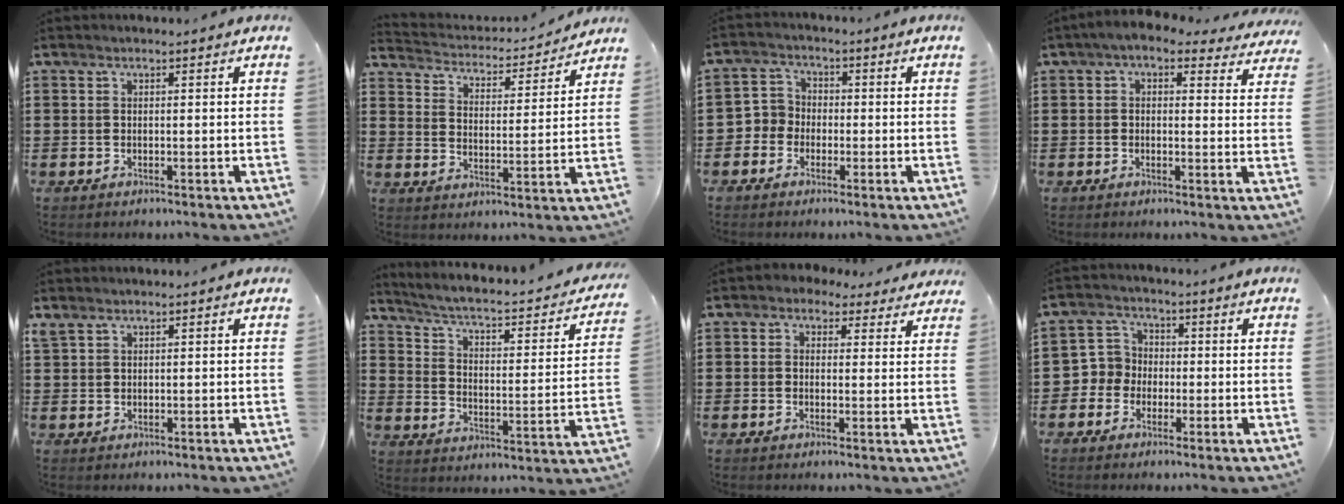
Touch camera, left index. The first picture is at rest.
{"total": 3.3, "force": [3.3, 0.5, 0.1], "torque": [-0.025, -0.029, 0.049]}
{"total": 3.6, "force": [-1.8, 3.1, 0.4], "torque": [-0.031, 0.007, -0.043]}
{"total": 2.9, "force": [1.8, 1.1, 2.0], "torque": [-0.045, -0.003, 0.030]}
{"total": 1.4, "force": [1.1, 0.6, 0.6], "torque": [-0.015, 0.002, 0.021]}
{"total": 2.9, "force": [1.9, 0.5, 2.1], "torque": [-0.056, -0.030, 0.018]}
{"total": 2.1, "force": [1.4, 1.4, 0.6], "torque": [-0.012, 0.003, 0.023]}
{"total": 4.4, "force": [-1.6, 4.0, 0.3], "torque": [-0.032, 0.008, -0.037]}